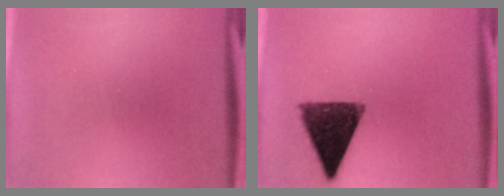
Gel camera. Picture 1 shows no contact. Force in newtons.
{"total": 12.6}